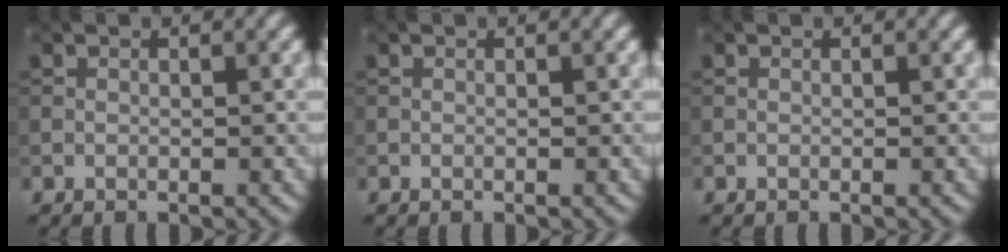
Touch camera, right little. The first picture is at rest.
{"total": 0.0}
{"total": 0.0}